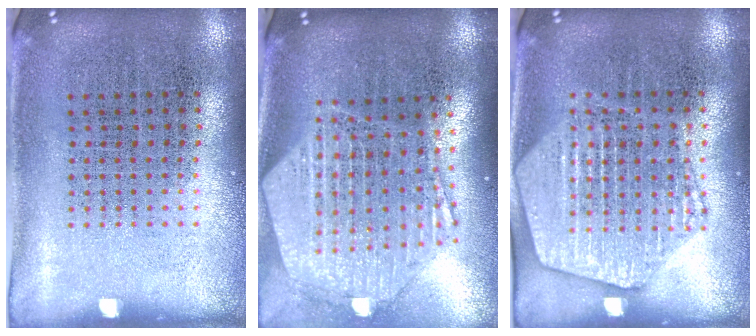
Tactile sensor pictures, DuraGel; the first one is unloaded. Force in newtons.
{"total": 2.7, "press": 2.2, "slide": 1.6}
{"total": 1.9, "press": 1.9, "slide": 0.2}